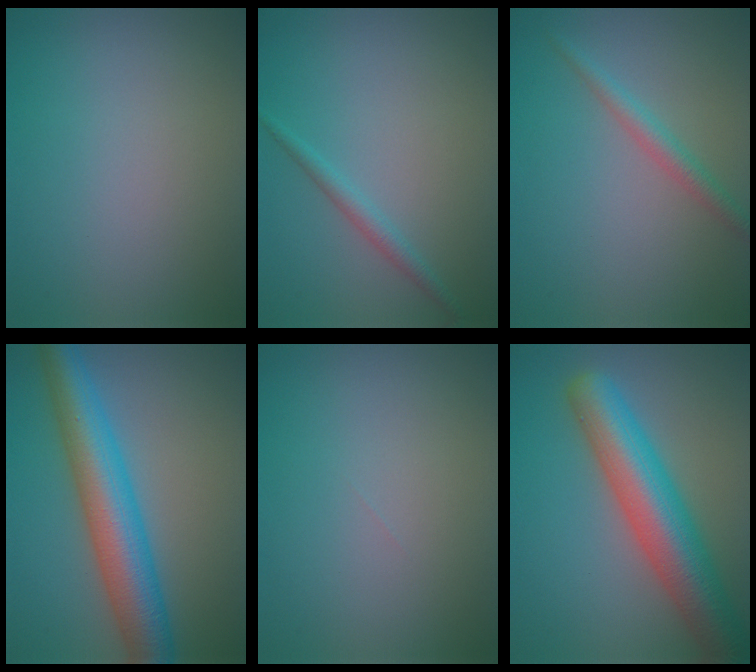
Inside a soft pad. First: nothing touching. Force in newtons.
{"total": 1.6, "press": 1.6, "slide": 0.1}
{"total": 2.0, "press": 2.0, "slide": 0.1}
{"total": 8.3, "press": 8.3, "slide": 0.2}
{"total": 0.0}
{"total": 9.0, "press": 9.0, "slide": 0.3}